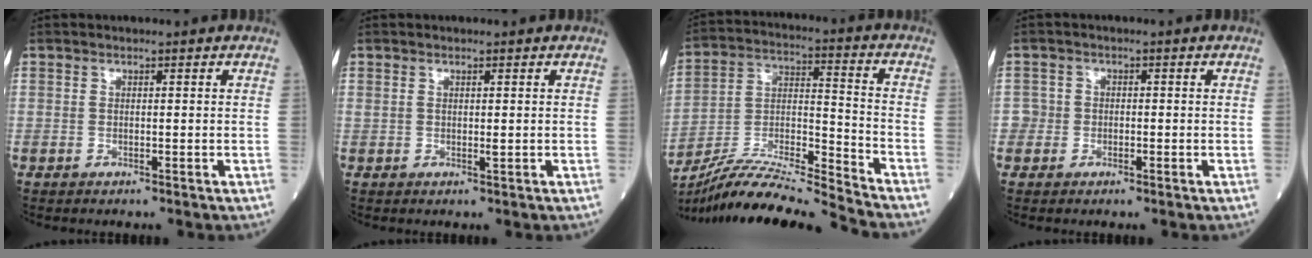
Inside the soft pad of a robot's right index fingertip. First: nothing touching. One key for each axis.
{"total": 0.7, "fx": 0.1, "fy": 0.1, "fz": 0.7, "tx": -0.020, "ty": 0.001, "tz": 0.005}
{"total": 16.9, "fx": -16.0, "fy": -2.1, "fz": 5.1, "tx": -0.086, "ty": 0.010, "tz": -0.290}
{"total": 2.0, "fx": -0.7, "fy": 1.9, "fz": 0.1, "tx": 0.008, "ty": 0.010, "tz": -0.018}